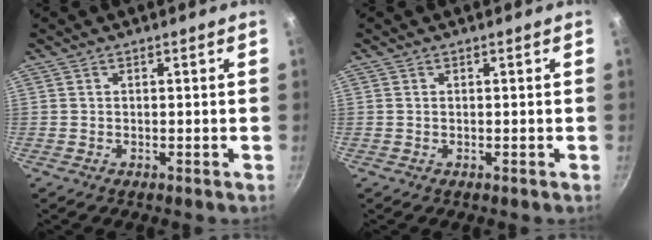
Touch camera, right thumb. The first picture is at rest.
{"total": 0.0}